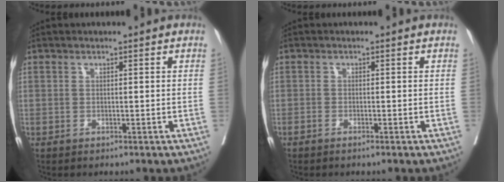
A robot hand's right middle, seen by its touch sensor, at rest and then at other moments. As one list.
[{"total": 0.8, "force": [-0.7, 0.1, 0.5], "torque": [-0.010, -0.001, -0.011]}]